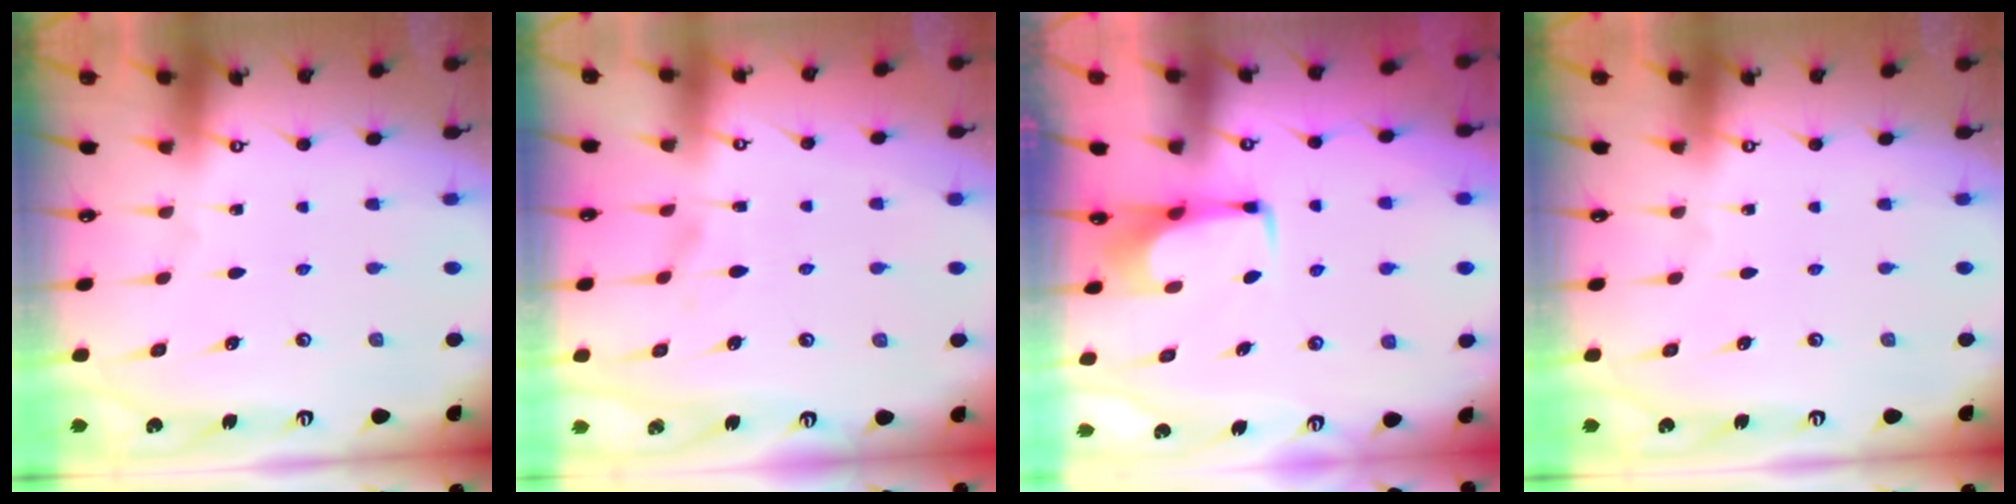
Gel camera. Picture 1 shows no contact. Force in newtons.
{"total": 2.9, "press": 2.7, "slide": 1.0}
{"total": 1.9, "press": 1.8, "slide": 0.6}
{"total": 0.0}